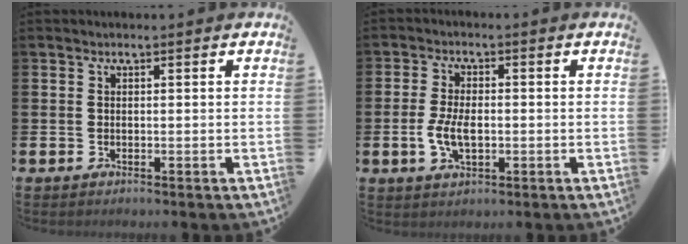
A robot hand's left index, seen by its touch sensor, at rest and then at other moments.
{"total": 4.6, "force": [-0.6, 2.5, 3.9], "torque": [-0.067, 0.000, -0.014]}